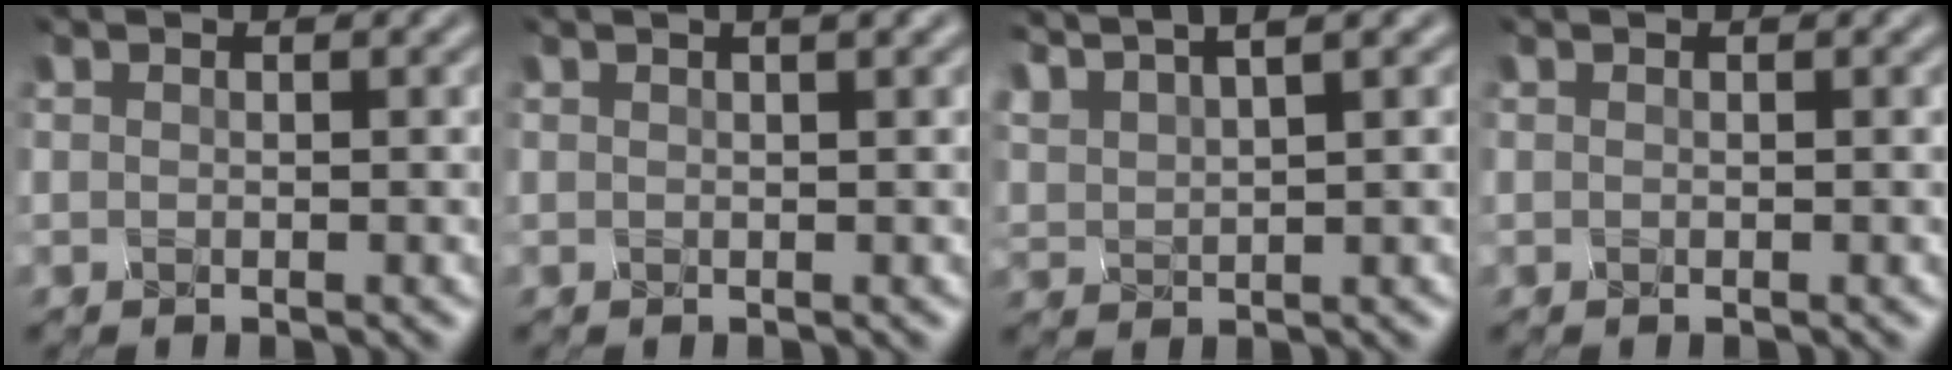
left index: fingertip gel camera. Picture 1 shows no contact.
{"total": 3.0, "force": [1.6, 1.2, 2.3], "torque": [-0.019, 0.022, 0.005]}
{"total": 5.9, "force": [4.5, 1.3, 3.5], "torque": [-0.099, 0.021, 0.083]}
{"total": 0.0}